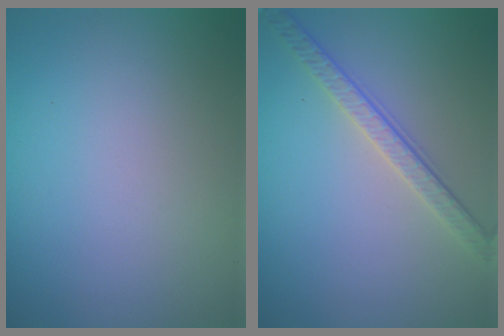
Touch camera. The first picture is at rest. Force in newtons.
{"total": 3.5, "press": 2.8, "slide": 2.0}